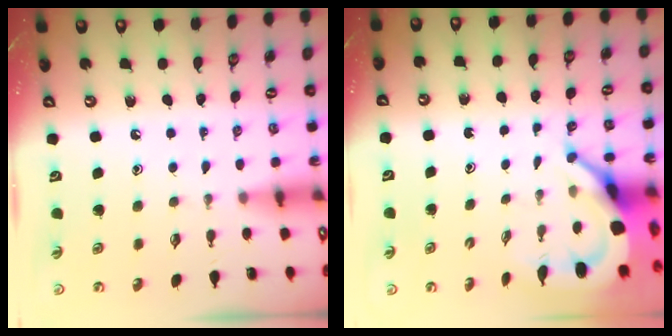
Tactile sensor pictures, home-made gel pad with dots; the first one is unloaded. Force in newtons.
{"total": 7.3, "press": 7.3, "slide": 1.0}